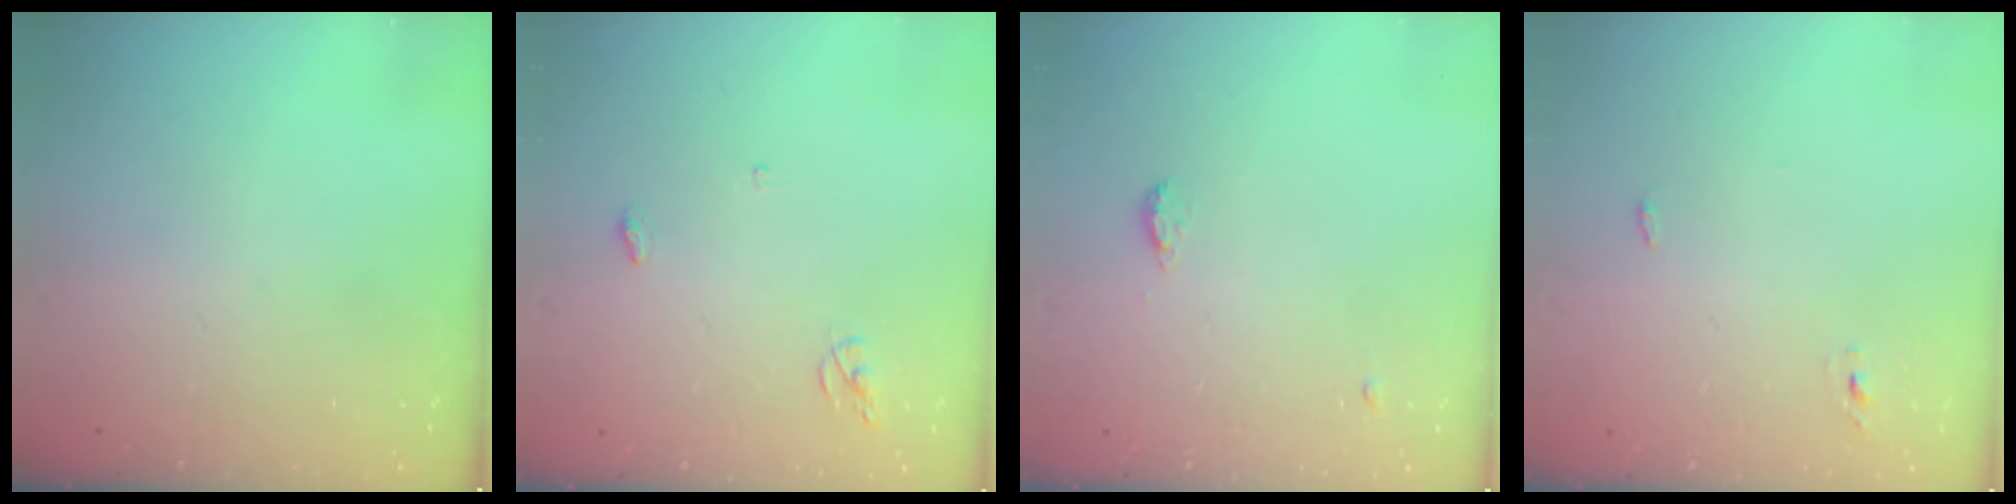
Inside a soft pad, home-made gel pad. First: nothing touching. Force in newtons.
{"total": 3.7, "press": 3.7, "slide": 0.1}
{"total": 8.1, "press": 5.6, "slide": 5.8}
{"total": 2.7, "press": 2.6, "slide": 0.8}